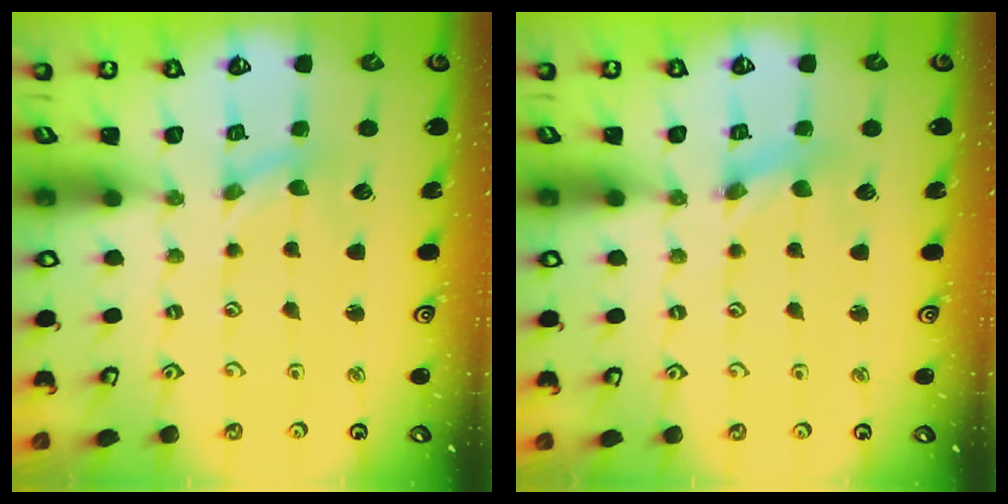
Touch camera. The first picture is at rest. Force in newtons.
{"total": 1.2, "press": 1.2, "slide": 0.3}